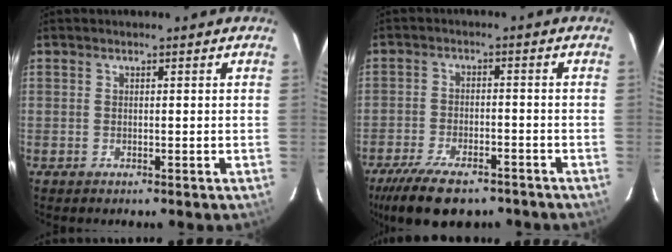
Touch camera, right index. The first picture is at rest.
{"total": 13.8, "force": [-10.4, 5.2, 7.5], "torque": [-0.168, -0.029, -0.169]}